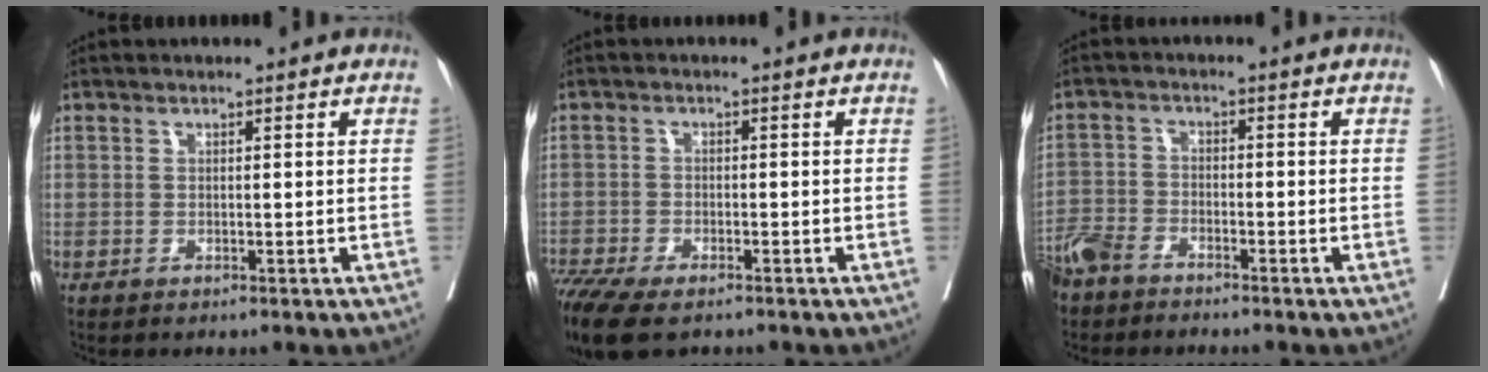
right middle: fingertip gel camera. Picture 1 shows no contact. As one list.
[{"total": 9.7, "force": [-7.3, 3.0, 5.6], "torque": [-0.108, -0.013, -0.123]}, {"total": 5.4, "force": [-4.7, 1.9, 1.9], "torque": [-0.036, -0.008, -0.094]}]